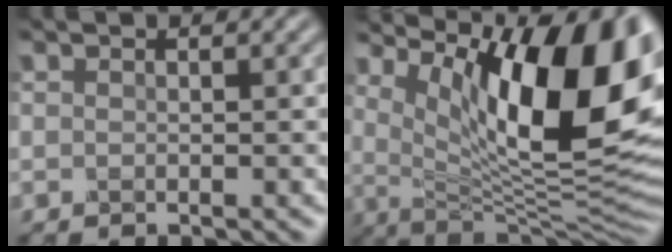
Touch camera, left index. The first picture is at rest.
{"total": 14.6, "force": [5.7, 4.9, 12.5], "torque": [-0.159, -0.012, 0.094]}